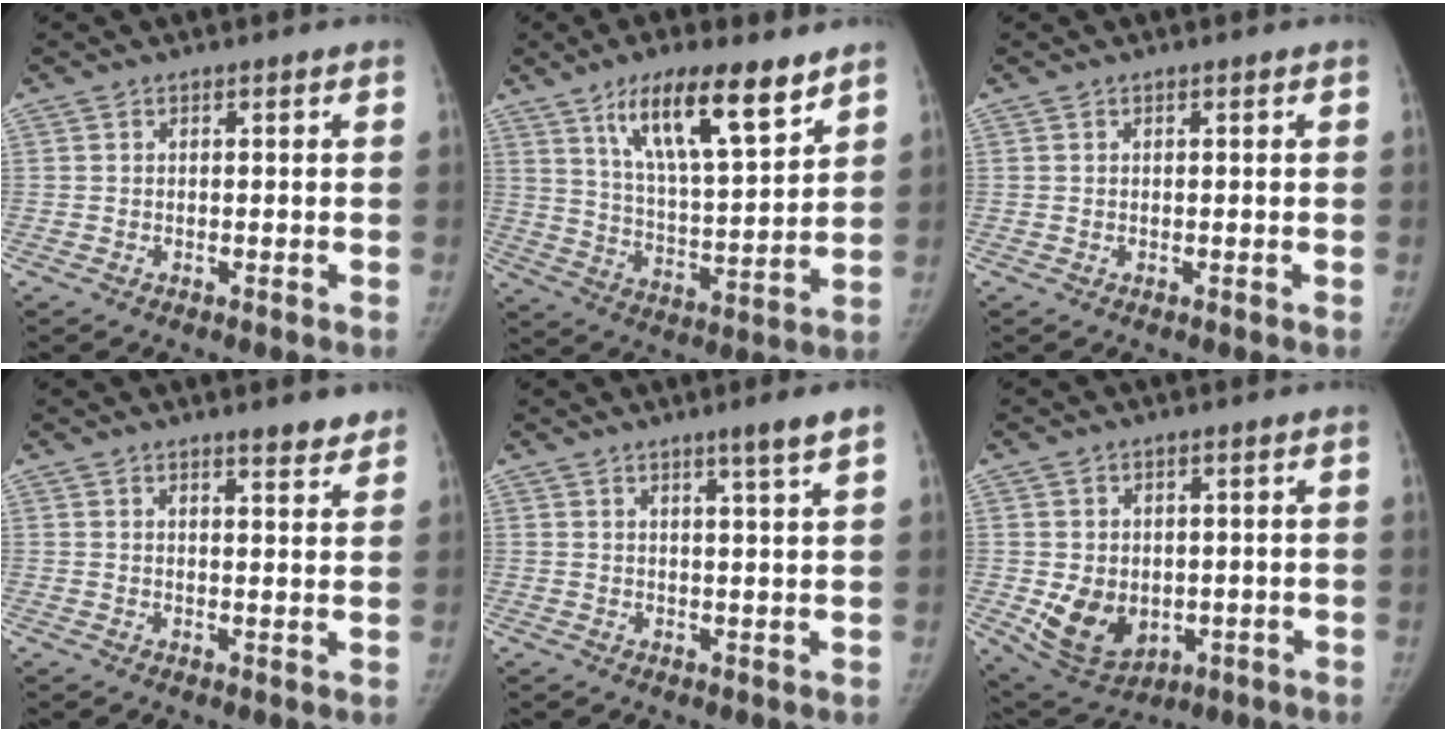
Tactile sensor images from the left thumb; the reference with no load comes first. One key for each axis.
{"total": 16.5, "fx": 10.2, "fy": 4.5, "fz": 12.2, "tx": -0.182, "ty": -0.051, "tz": 0.182}
{"total": 0.0}
{"total": 4.6, "fx": 3.7, "fy": 0.9, "fz": 2.6, "tx": -0.021, "ty": -0.025, "tz": 0.048}
{"total": 4.4, "fx": 2.8, "fy": -0.6, "fz": 3.3, "tx": -0.050, "ty": -0.022, "tz": 0.045}
{"total": 9.7, "fx": -1.3, "fy": 7.4, "fz": 6.1, "tx": -0.071, "ty": -0.009, "tz": 0.000}